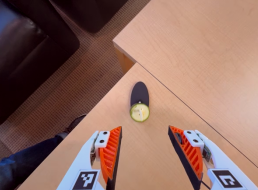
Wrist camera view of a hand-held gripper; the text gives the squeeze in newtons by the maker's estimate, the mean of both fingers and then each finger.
{"total": 1.1, "left": 1.9, "right": 0.3}